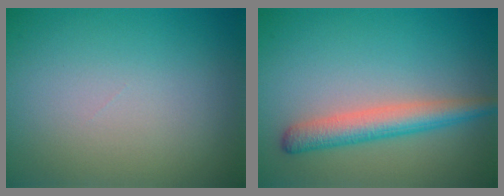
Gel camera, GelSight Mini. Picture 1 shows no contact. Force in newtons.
{"total": 3.7, "press": 3.7, "slide": 0.1}